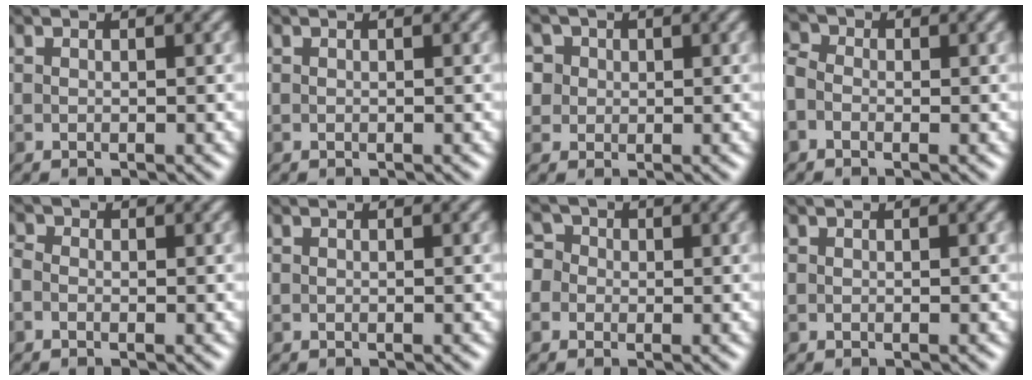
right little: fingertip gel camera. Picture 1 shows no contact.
{"total": 0.0}
{"total": 4.7, "force": [2.1, 3.9, 1.8], "torque": [-0.033, 0.017, 0.020]}
{"total": 2.1, "force": [-0.4, 1.7, 1.1], "torque": [-0.023, 0.008, -0.024]}
{"total": 1.2, "force": [-0.2, 1.0, 0.7], "torque": [-0.018, 0.001, -0.014]}
{"total": 0.0}
{"total": 3.8, "force": [0.3, 3.5, 1.4], "torque": [-0.014, 0.030, -0.028]}
{"total": 0.0}